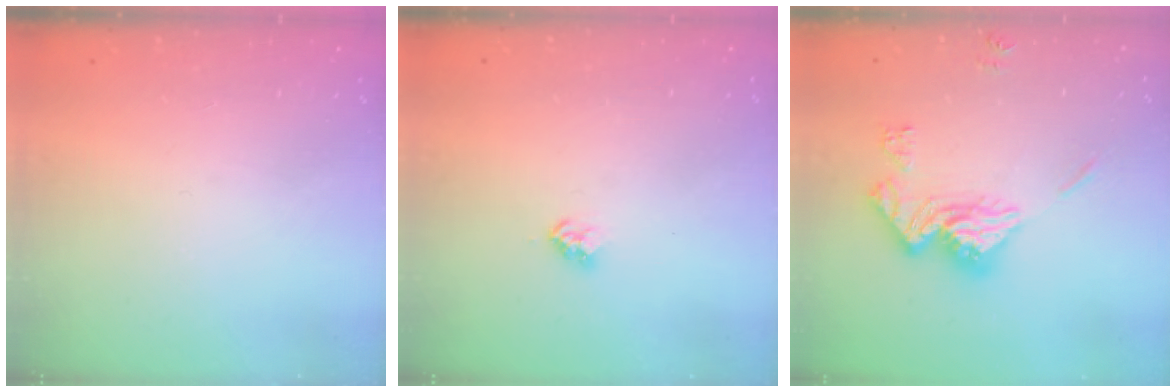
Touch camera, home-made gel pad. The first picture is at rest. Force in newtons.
{"total": 2.8, "press": 2.8, "slide": 0.4}
{"total": 15.2, "press": 15.2, "slide": 1.5}